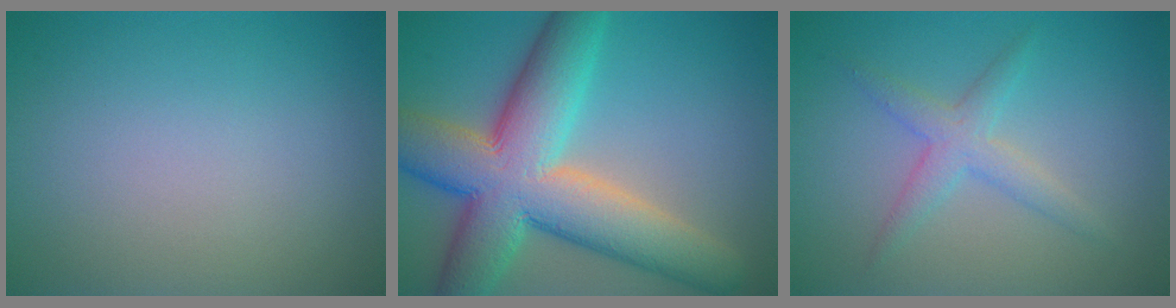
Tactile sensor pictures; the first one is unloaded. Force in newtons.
{"total": 12.3, "press": 12.3, "slide": 0.6}
{"total": 2.5, "press": 2.5, "slide": 0.1}